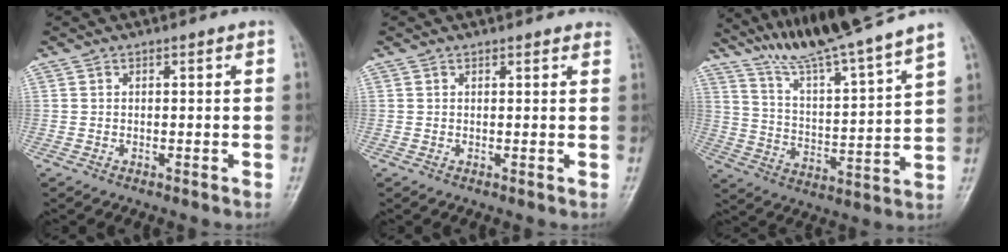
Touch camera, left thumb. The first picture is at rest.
{"total": 3.8, "force": [3.4, 1.1, 1.0], "torque": [0.010, -0.005, 0.030]}
{"total": 18.5, "force": [16.0, -1.1, 9.2], "torque": [-0.144, -0.088, 0.266]}